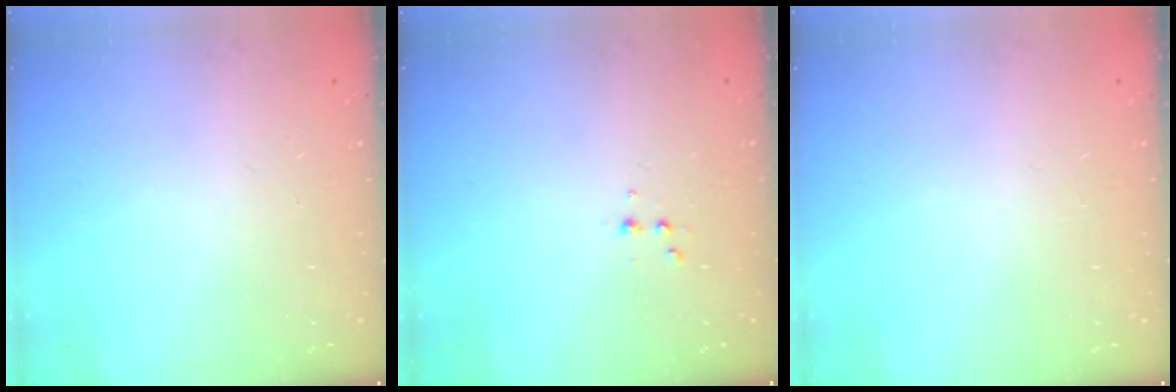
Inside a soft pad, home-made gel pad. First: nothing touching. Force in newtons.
{"total": 2.6, "press": 2.5, "slide": 0.8}
{"total": 0.0}